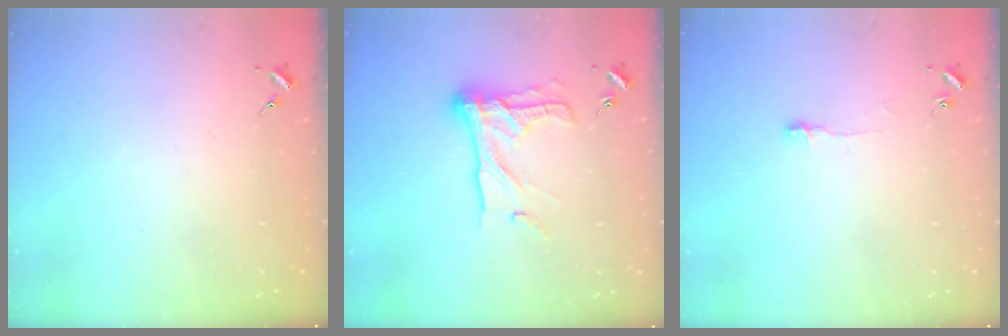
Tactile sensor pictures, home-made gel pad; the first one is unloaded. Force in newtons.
{"total": 16.7, "press": 16.7, "slide": 1.6}
{"total": 3.8, "press": 3.8, "slide": 0.2}